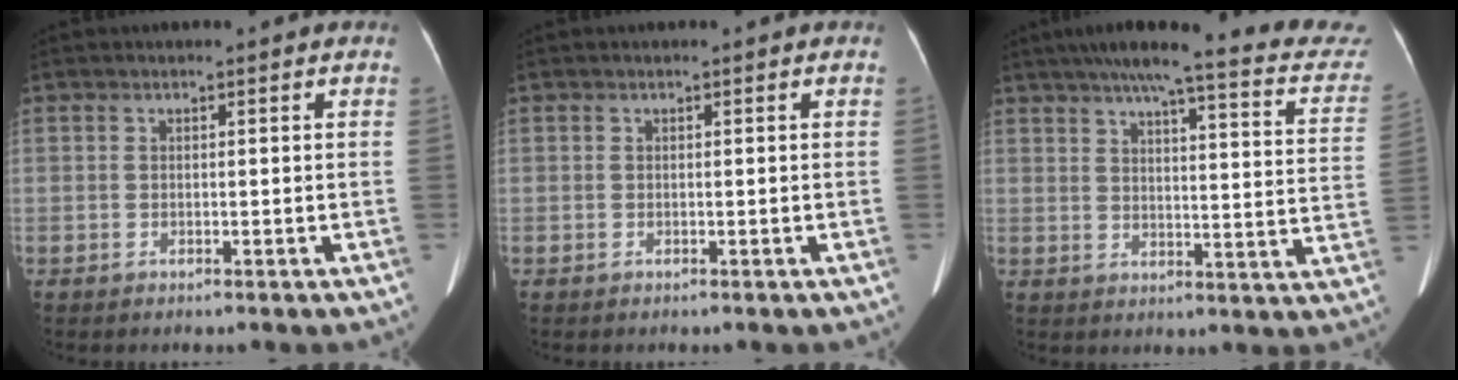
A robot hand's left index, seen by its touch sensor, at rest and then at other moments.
{"total": 0.0}
{"total": 24.3, "force": [21.2, 2.7, 11.6], "torque": [-0.158, -0.029, 0.246]}